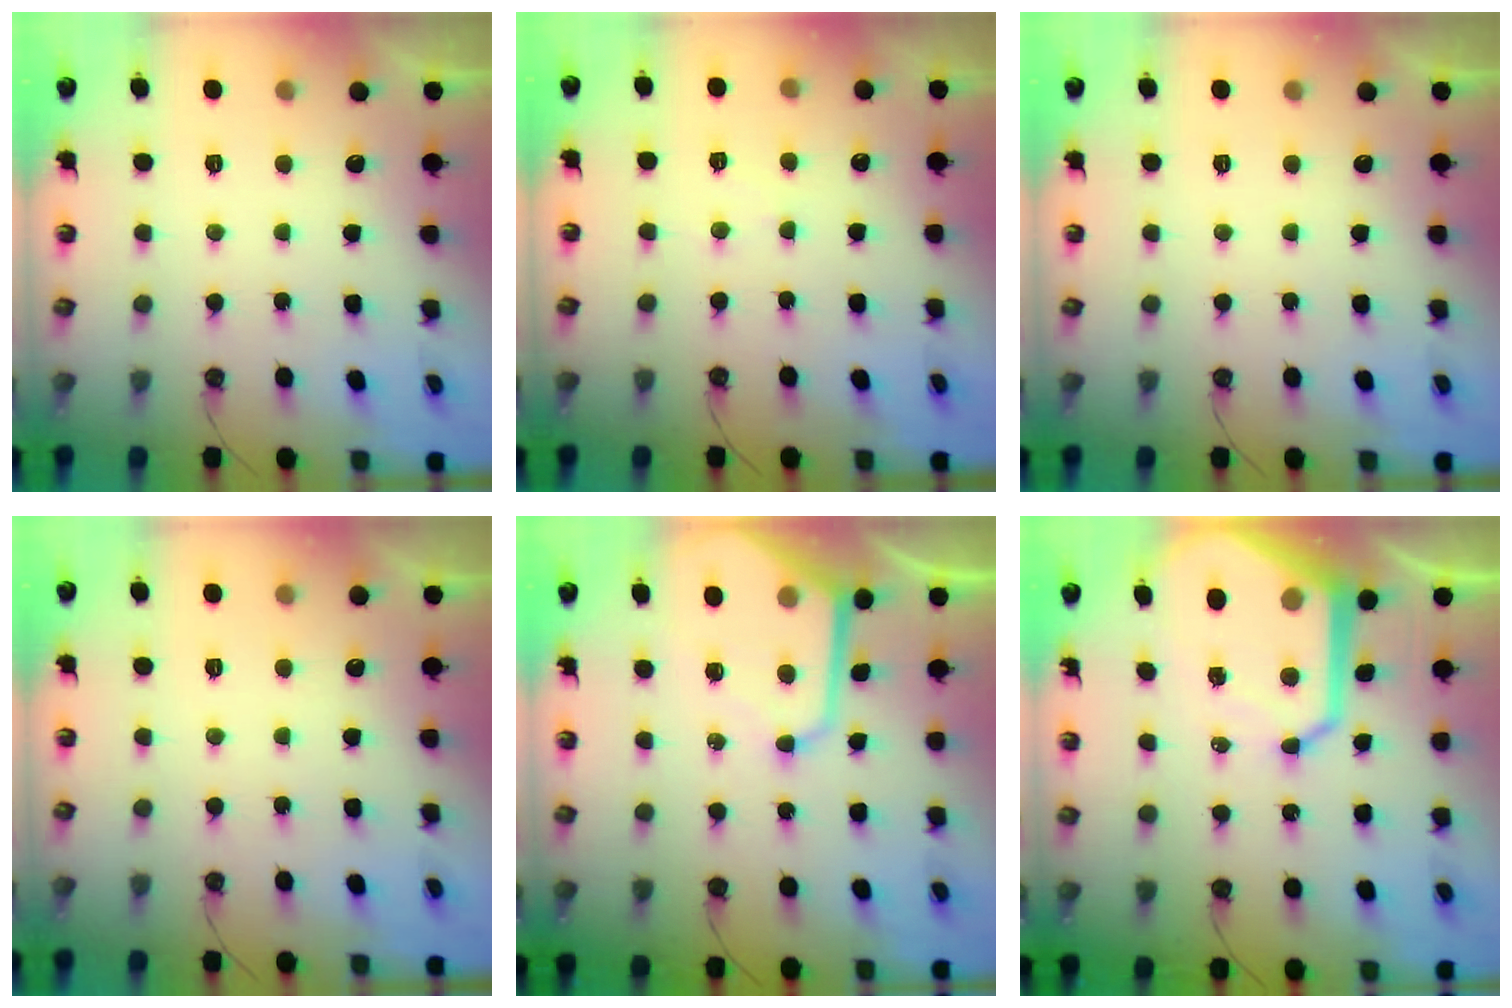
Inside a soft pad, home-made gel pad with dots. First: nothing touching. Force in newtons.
{"total": 4.3, "press": 4.2, "slide": 0.7}
{"total": 0.0}
{"total": 0.0}
{"total": 10.9, "press": 10.8, "slide": 1.3}
{"total": 18.2, "press": 18.1, "slide": 1.9}